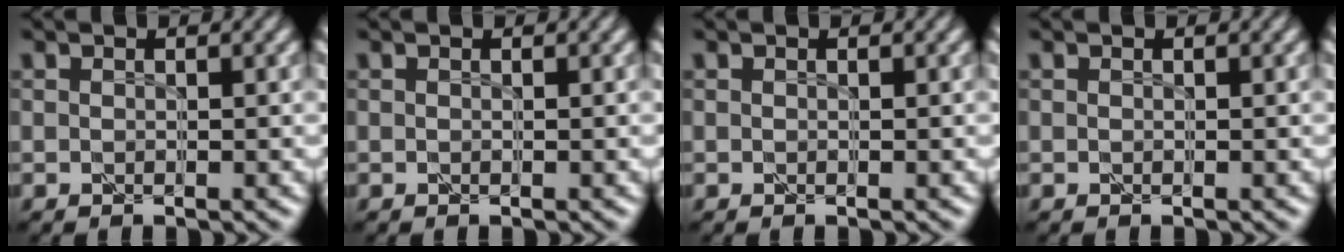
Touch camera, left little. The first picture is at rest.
{"total": 0.0}
{"total": 0.0}
{"total": 0.0}